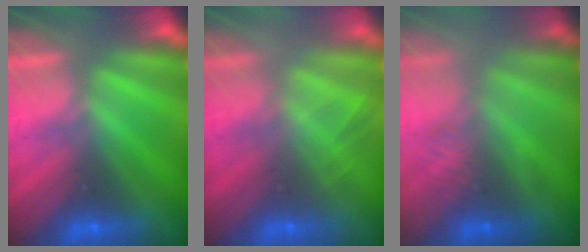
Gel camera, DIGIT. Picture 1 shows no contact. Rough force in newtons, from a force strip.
{"total": 2.0}
{"total": 2.5}